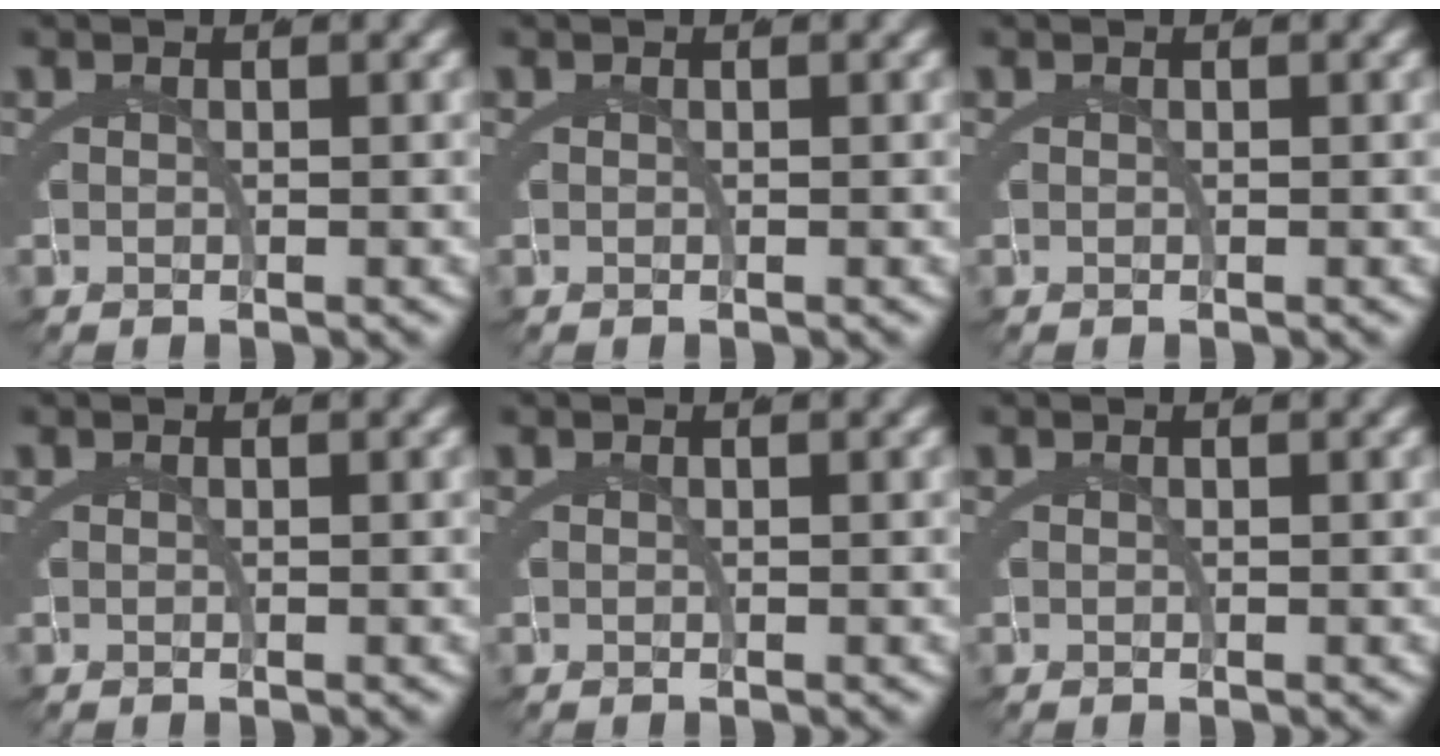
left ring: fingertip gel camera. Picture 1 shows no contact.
{"total": 0.0}
{"total": 0.0}
{"total": 0.0}
{"total": 0.0}
{"total": 0.0}